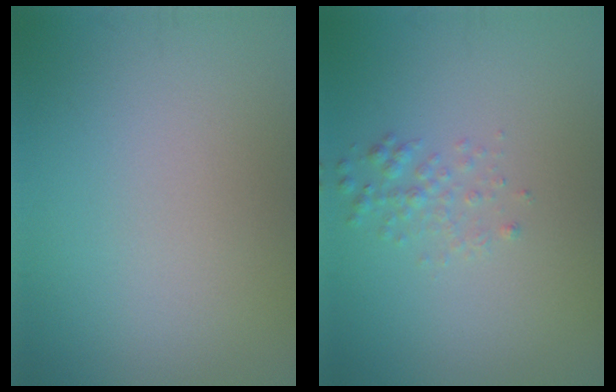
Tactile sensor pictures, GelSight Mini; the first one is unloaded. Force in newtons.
{"total": 1.4, "press": 1.4, "slide": 0.0}